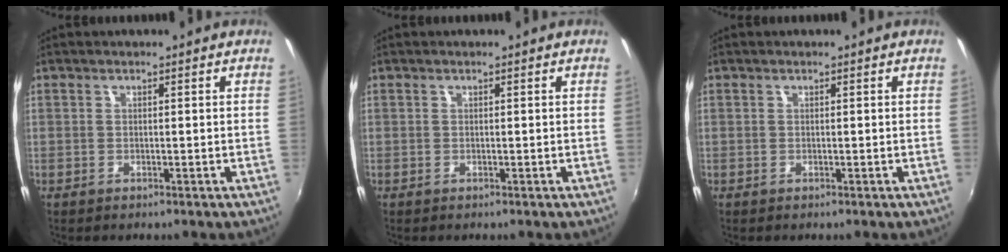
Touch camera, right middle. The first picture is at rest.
{"total": 0.0}
{"total": 0.0}